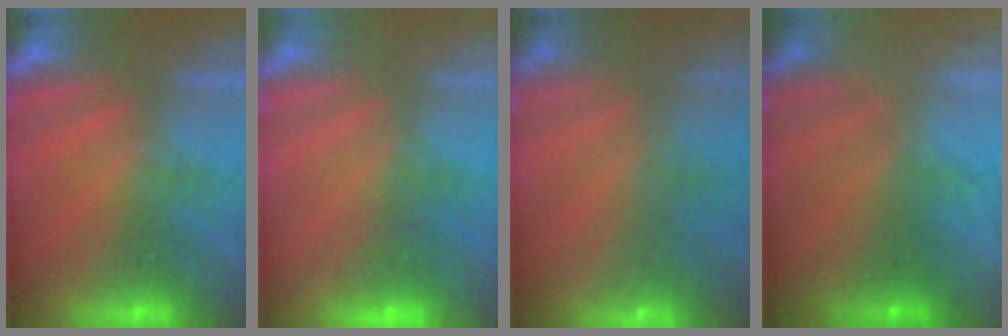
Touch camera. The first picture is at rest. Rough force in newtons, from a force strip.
{"total": 2.0}
{"total": 7.1}
{"total": 5.6}